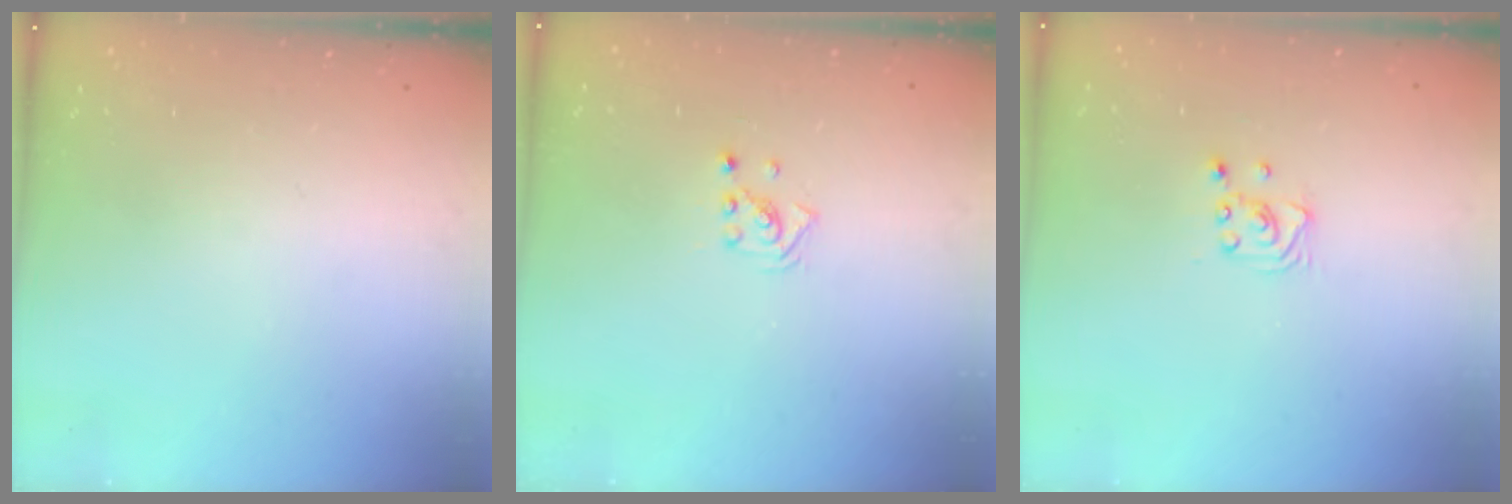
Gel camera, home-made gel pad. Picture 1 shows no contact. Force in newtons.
{"total": 1.9, "press": 1.9, "slide": 0.1}
{"total": 2.2, "press": 2.2, "slide": 0.2}